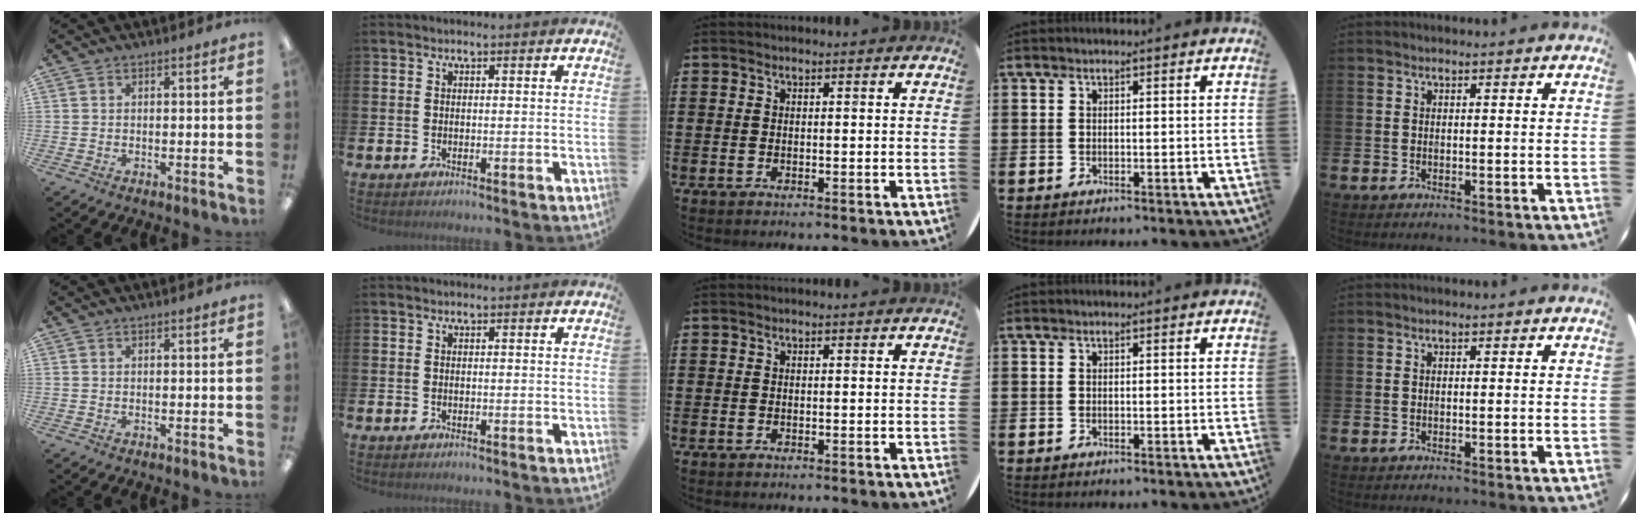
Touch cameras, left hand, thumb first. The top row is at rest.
{}